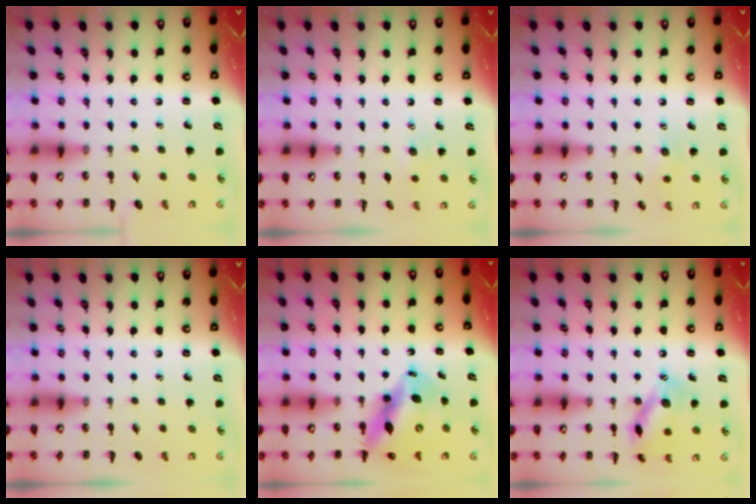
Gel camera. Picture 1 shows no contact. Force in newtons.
{"total": 4.8, "press": 4.7, "slide": 1.2}
{"total": 4.9, "press": 4.8, "slide": 1.0}
{"total": 0.0}
{"total": 13.6, "press": 13.1, "slide": 3.5}
{"total": 13.9, "press": 13.9, "slide": 1.1}